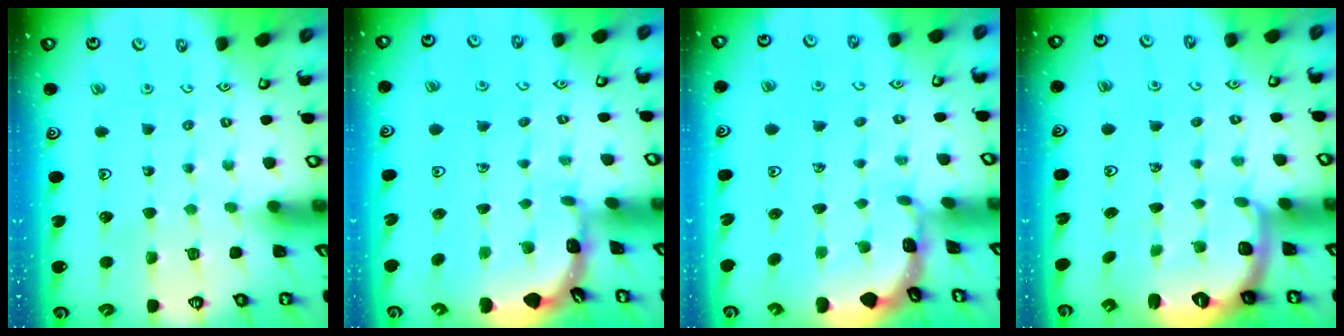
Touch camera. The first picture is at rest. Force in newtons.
{"total": 1.6, "press": 1.6, "slide": 0.2}
{"total": 1.4, "press": 1.4, "slide": 0.1}
{"total": 2.4, "press": 1.8, "slide": 1.6}